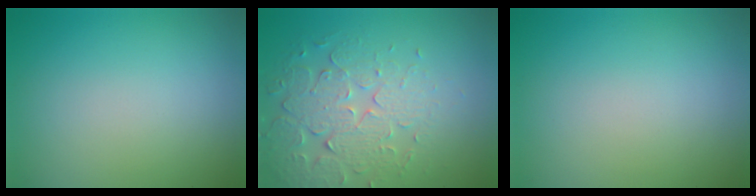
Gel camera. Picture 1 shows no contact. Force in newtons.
{"total": 4.5, "press": 4.1, "slide": 1.9}
{"total": 0.0}